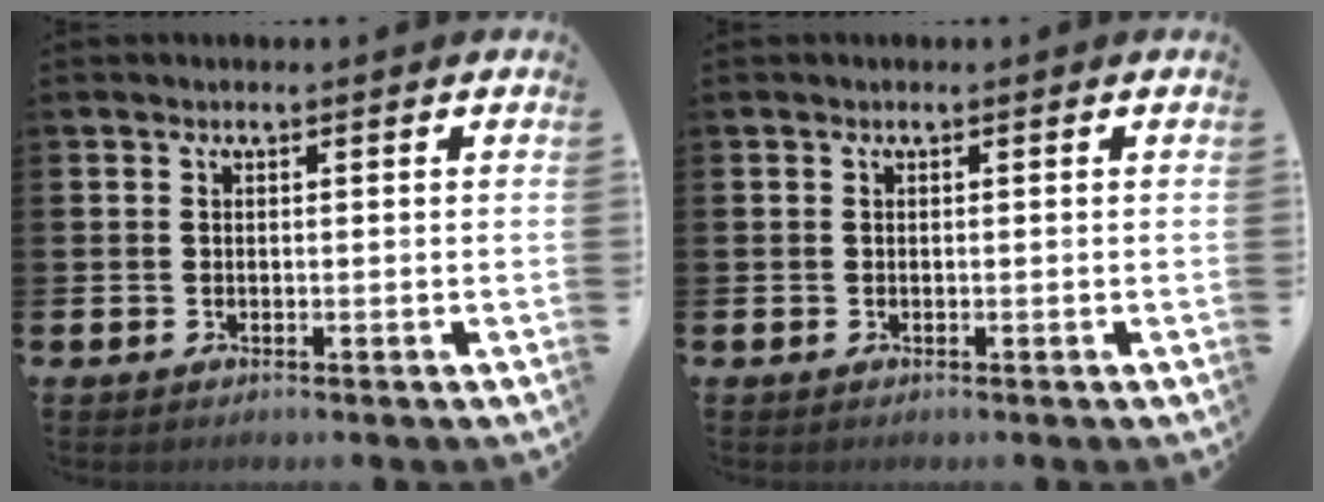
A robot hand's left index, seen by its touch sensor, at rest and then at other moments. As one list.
[{"total": 0.0}]